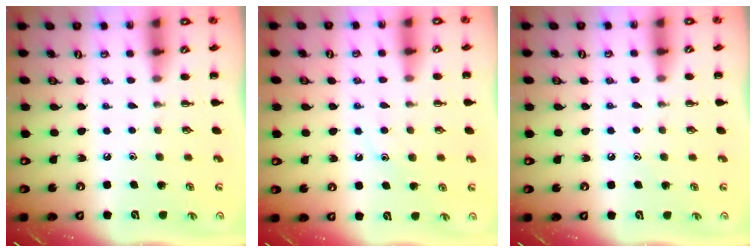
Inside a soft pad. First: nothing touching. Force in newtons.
{"total": 9.1, "press": 9.0, "slide": 1.4}
{"total": 6.6, "press": 6.3, "slide": 2.0}